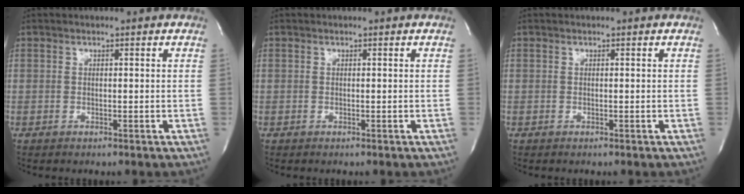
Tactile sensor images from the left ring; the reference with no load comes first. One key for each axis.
{"total": 0.0}
{"total": 0.0}